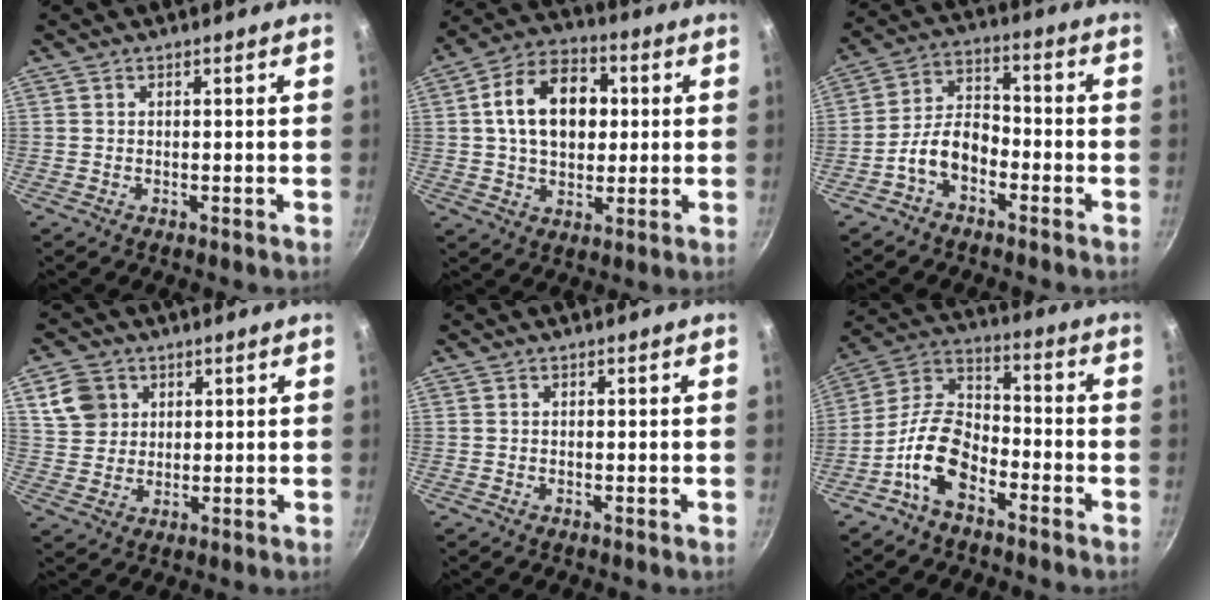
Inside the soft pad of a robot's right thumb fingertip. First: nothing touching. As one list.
[{"total": 15.2, "force": [2.3, 10.6, 10.6], "torque": [-0.143, 0.020, 0.027]}, {"total": 8.3, "force": [-4.0, 5.0, 5.4], "torque": [-0.084, 0.049, -0.084]}, {"total": 7.6, "force": [3.0, 6.3, 2.9], "torque": [-0.027, 0.003, 0.064]}, {"total": 0.0}, {"total": 12.2, "force": [-6.2, 6.8, 8.0], "torque": [-0.140, 0.061, -0.140]}]